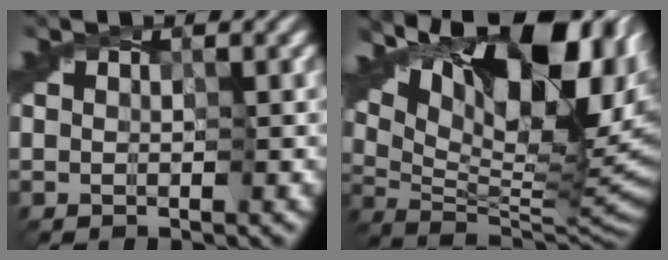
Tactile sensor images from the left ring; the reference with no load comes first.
{"total": 16.2, "force": [8.4, 6.8, 12.0], "torque": [-0.186, 0.027, 0.135]}